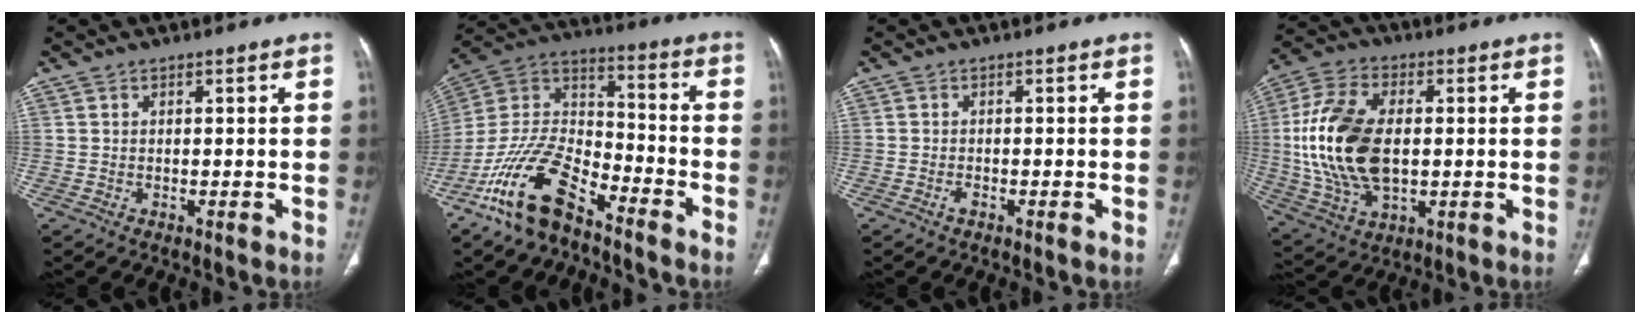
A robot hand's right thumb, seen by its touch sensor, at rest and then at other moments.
{"total": 16.6, "force": [-11.2, 7.0, 10.1], "torque": [-0.185, 0.073, -0.215]}
{"total": 0.9, "force": [-0.7, 0.0, 0.7], "torque": [-0.014, 0.000, -0.013]}
{"total": 18.8, "force": [0.5, 11.1, 15.2], "torque": [-0.312, 0.001, 0.016]}